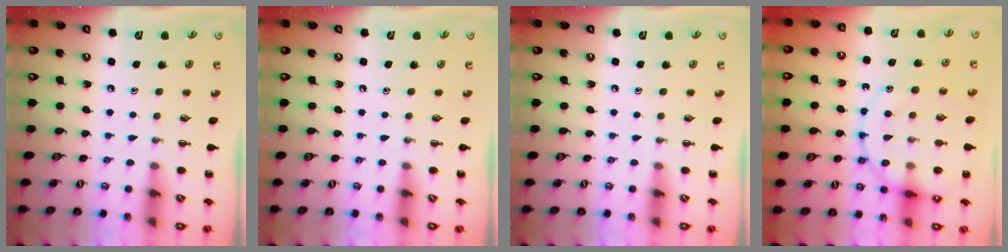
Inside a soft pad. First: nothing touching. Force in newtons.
{"total": 0.0}
{"total": 0.0}
{"total": 17.1, "press": 16.9, "slide": 2.2}